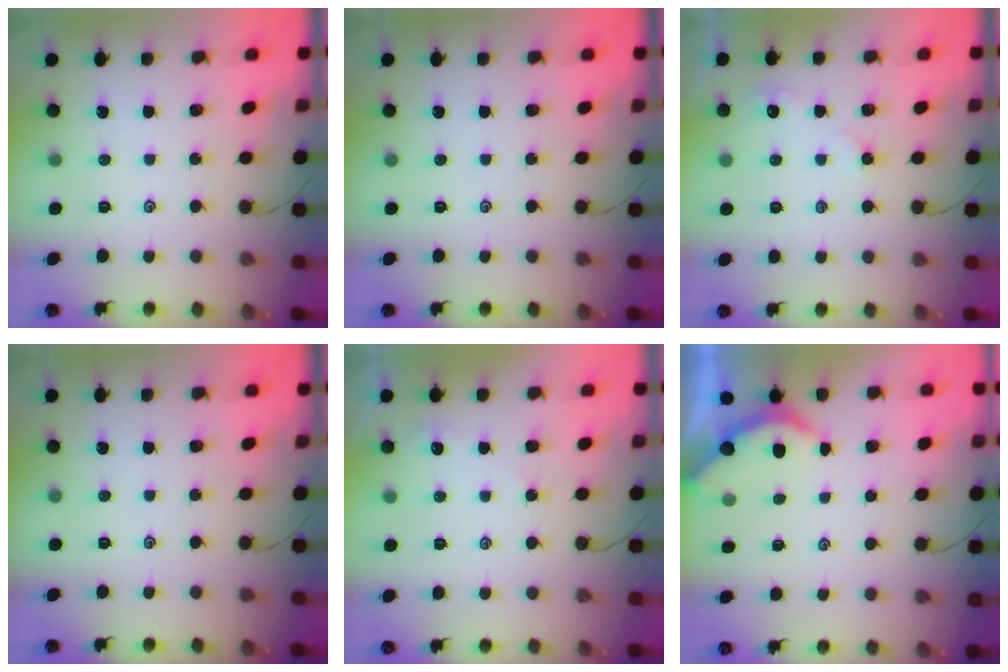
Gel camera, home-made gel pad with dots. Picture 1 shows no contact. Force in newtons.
{"total": 0.0}
{"total": 4.0, "press": 4.0, "slide": 0.4}
{"total": 0.0}
{"total": 1.4, "press": 1.4, "slide": 0.2}
{"total": 2.2, "press": 2.2, "slide": 0.4}